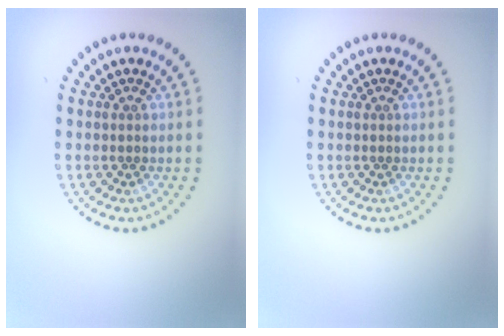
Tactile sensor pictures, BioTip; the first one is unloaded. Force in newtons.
{"total": 0.0}